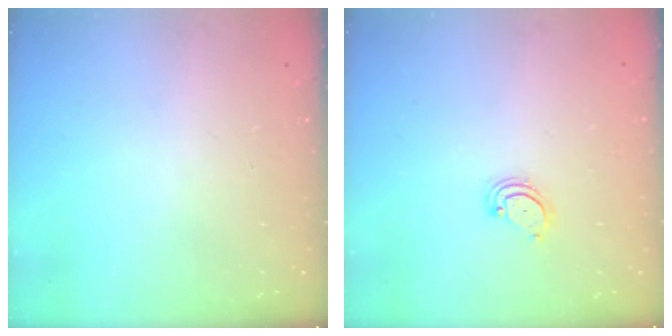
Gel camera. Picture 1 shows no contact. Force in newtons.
{"total": 3.0, "press": 3.0, "slide": 0.4}